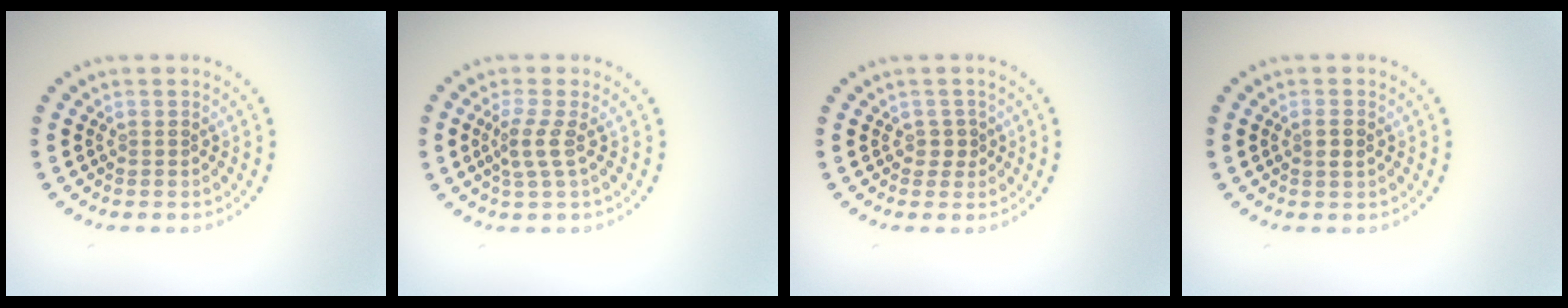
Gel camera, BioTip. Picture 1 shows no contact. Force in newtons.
{"total": 2.2, "press": 1.5, "slide": 1.6}
{"total": 1.1, "press": 0.9, "slide": 0.6}
{"total": 1.2, "press": 1.1, "slide": 0.5}